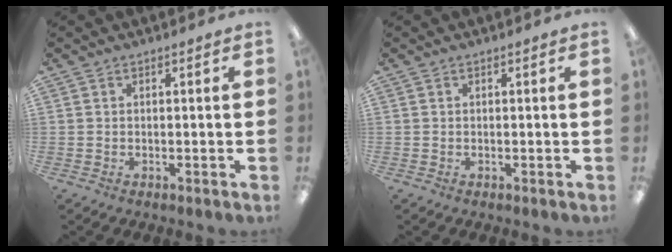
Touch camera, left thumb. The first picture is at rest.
{"total": 0.0}